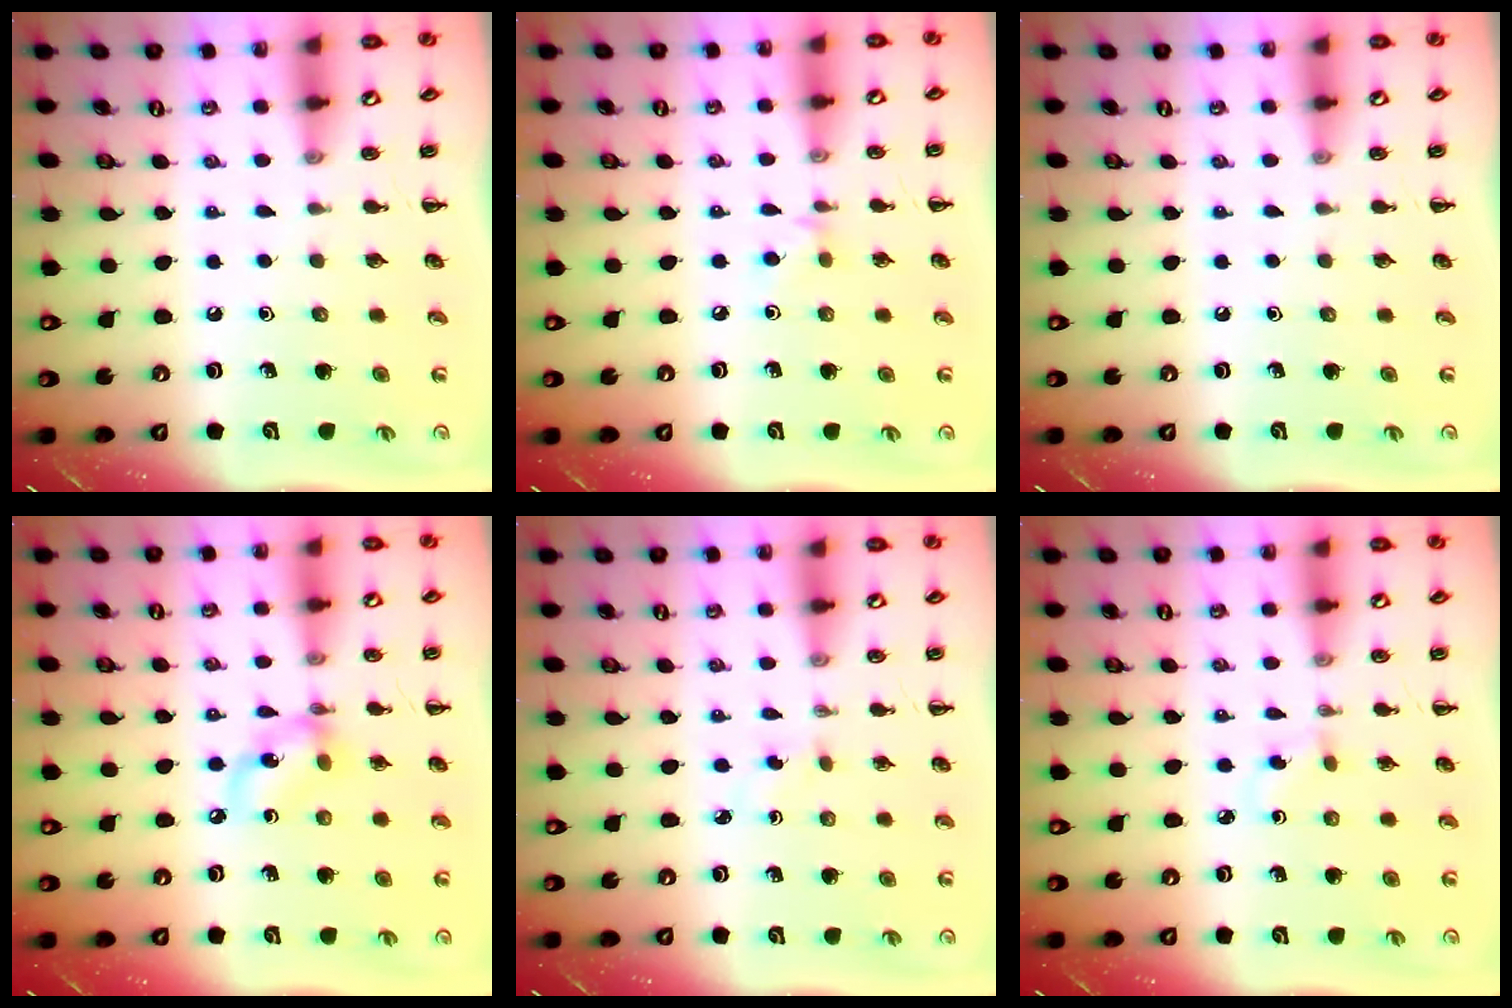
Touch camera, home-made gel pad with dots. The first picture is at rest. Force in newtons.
{"total": 4.0, "press": 3.7, "slide": 1.4}
{"total": 0.0}
{"total": 8.0, "press": 7.9, "slide": 1.5}
{"total": 1.3, "press": 1.1, "slide": 0.7}
{"total": 1.9, "press": 1.7, "slide": 0.9}